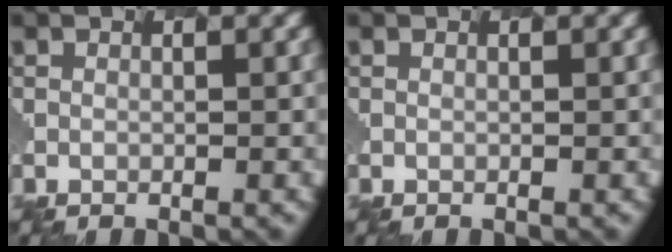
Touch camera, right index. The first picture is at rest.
{"total": 0.0}